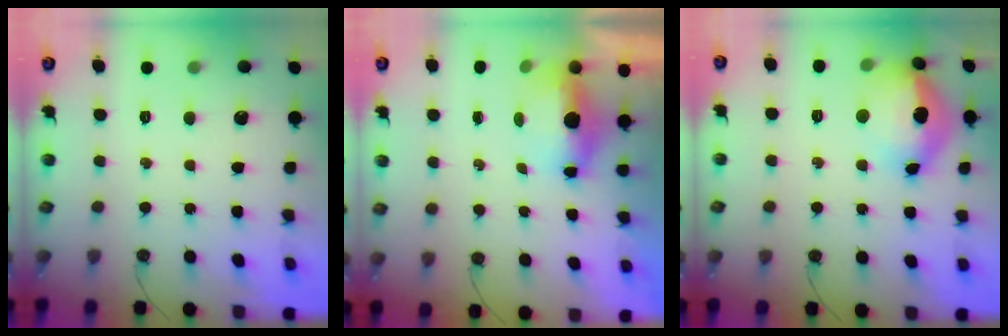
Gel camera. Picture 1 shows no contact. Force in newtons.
{"total": 5.1, "press": 5.0, "slide": 1.2}
{"total": 16.0, "press": 15.9, "slide": 1.9}